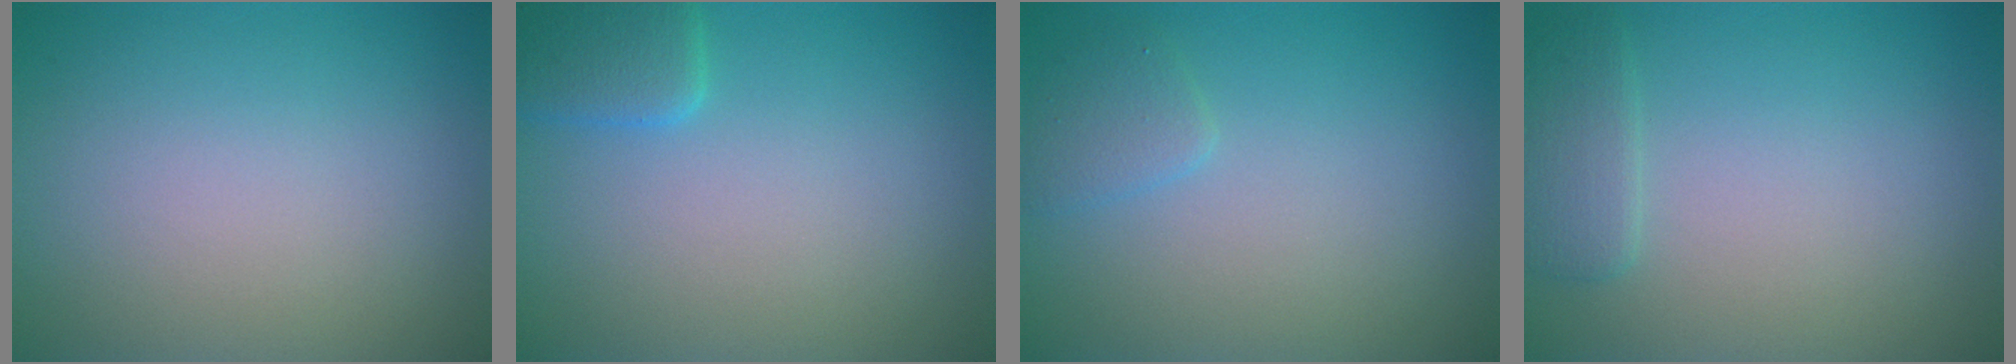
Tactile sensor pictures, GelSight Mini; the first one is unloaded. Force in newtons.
{"total": 2.5, "press": 2.5, "slide": 0.2}
{"total": 1.4, "press": 1.4, "slide": 0.1}
{"total": 1.8, "press": 1.8, "slide": 0.1}